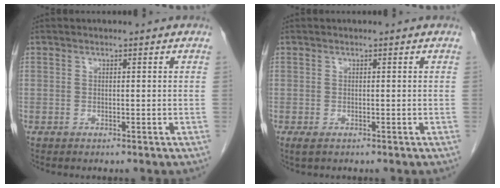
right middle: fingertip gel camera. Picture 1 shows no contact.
{"total": 1.0, "force": [-0.6, 0.4, 0.7], "torque": [-0.014, -0.002, -0.004]}